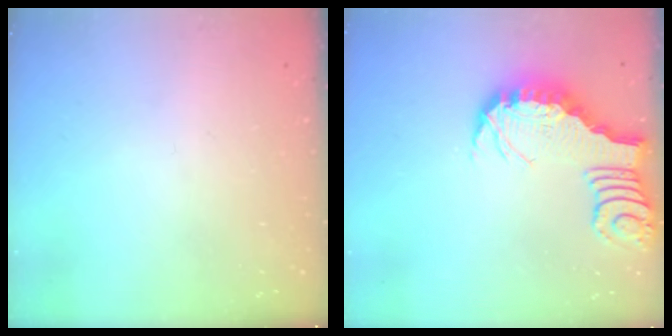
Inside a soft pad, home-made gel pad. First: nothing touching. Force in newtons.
{"total": 3.0, "press": 3.0, "slide": 0.4}